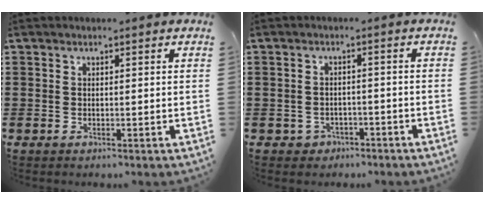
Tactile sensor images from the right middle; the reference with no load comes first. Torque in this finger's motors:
{"motor_torque": [-0.11, 0.06, 0.04, -0.01]}